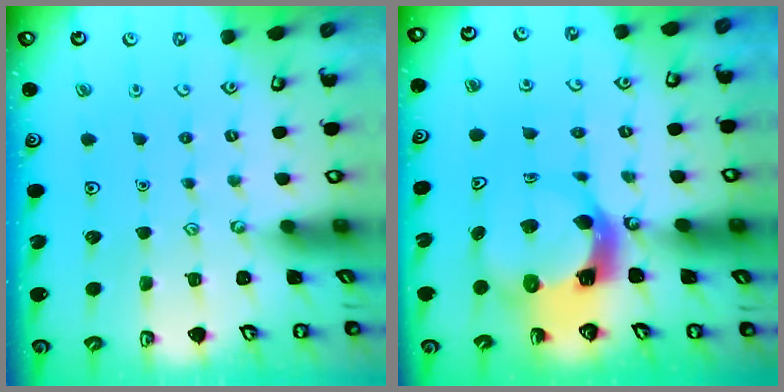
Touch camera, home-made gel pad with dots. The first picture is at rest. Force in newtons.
{"total": 6.3, "press": 6.3, "slide": 0.6}